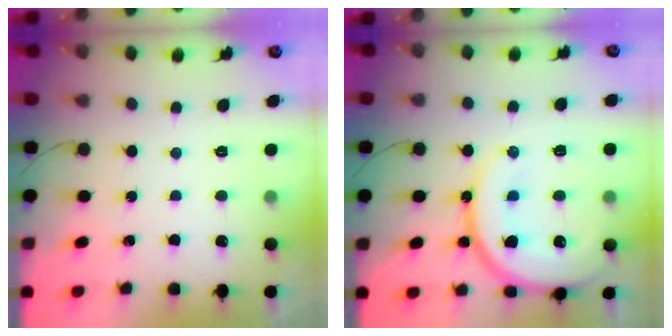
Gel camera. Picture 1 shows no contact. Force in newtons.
{"total": 17.1, "press": 17.0, "slide": 1.9}